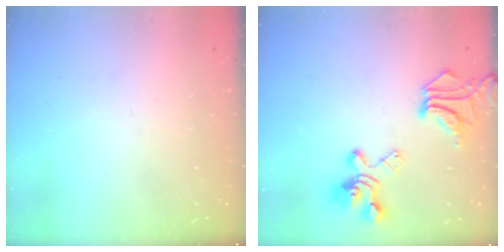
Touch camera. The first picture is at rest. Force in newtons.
{"total": 14.4, "press": 14.1, "slide": 2.8}